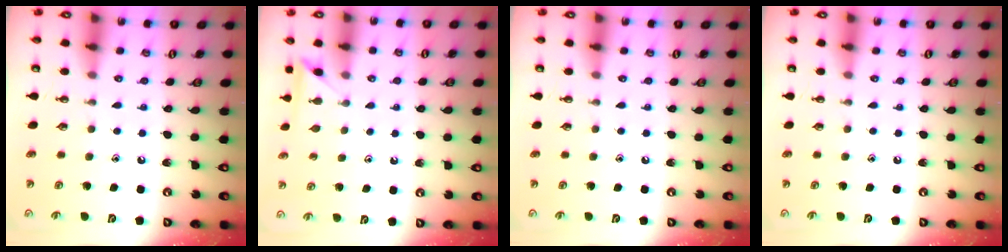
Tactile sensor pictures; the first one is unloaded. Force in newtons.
{"total": 3.3, "press": 3.3, "slide": 0.4}
{"total": 0.0}
{"total": 0.0}